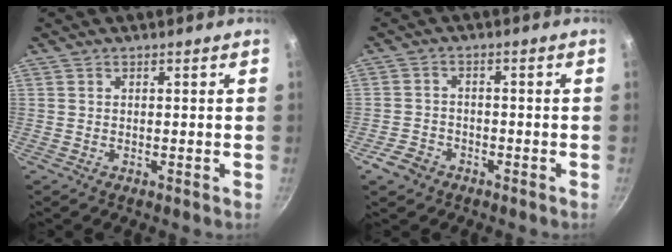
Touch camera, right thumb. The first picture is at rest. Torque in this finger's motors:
{"motor_torque": [0.38, 0.57, -0.19, 0.08, 0.09]}